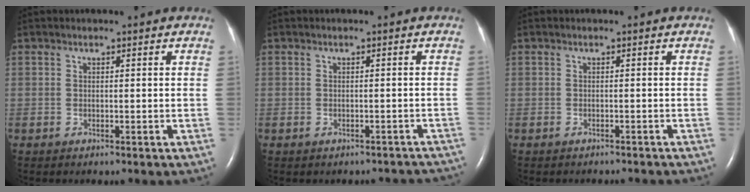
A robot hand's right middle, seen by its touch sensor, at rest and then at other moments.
{"total": 5.4, "force": [-4.8, 2.2, 1.1], "torque": [-0.004, 0.012, -0.043]}
{"total": 3.0, "force": [-2.8, 0.7, 0.8], "torque": [-0.009, -0.003, -0.032]}